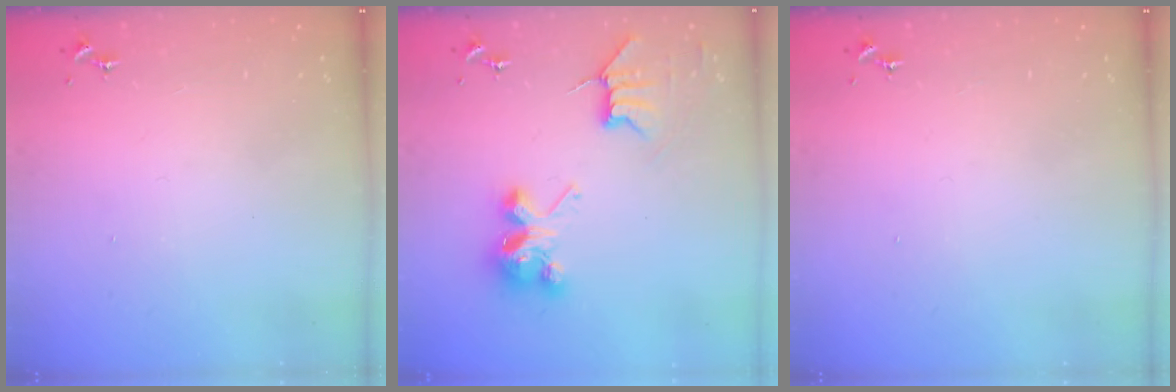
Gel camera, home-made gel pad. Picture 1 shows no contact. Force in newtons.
{"total": 9.0, "press": 9.0, "slide": 0.5}
{"total": 0.0}